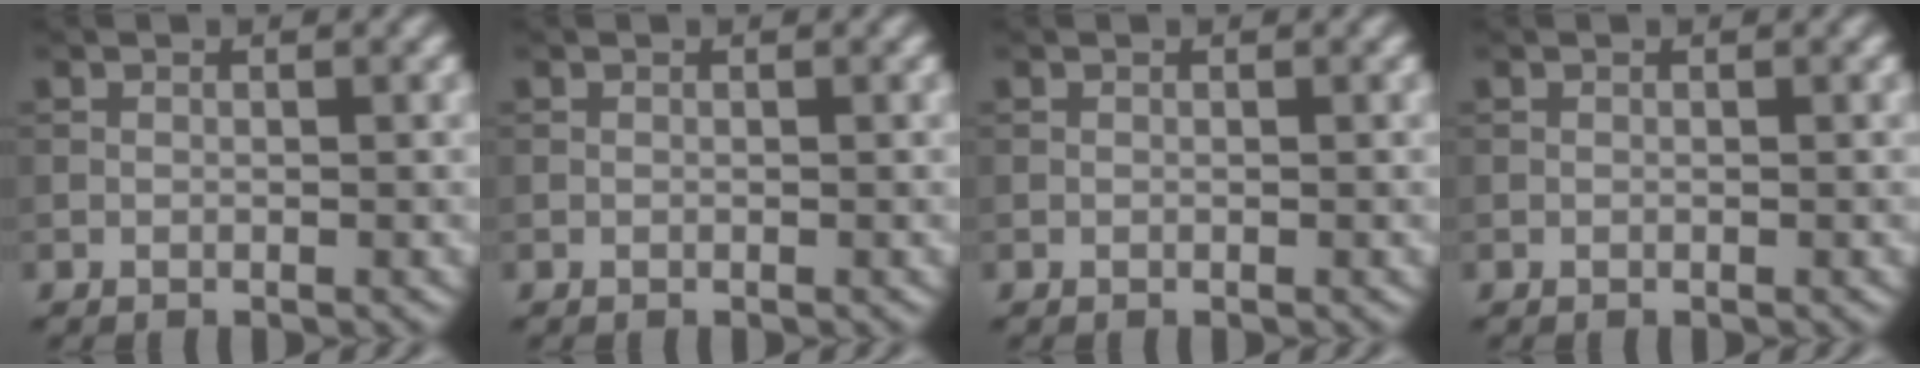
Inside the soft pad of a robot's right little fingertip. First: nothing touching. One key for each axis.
{"total": 0.0}
{"total": 0.0}
{"total": 0.0}